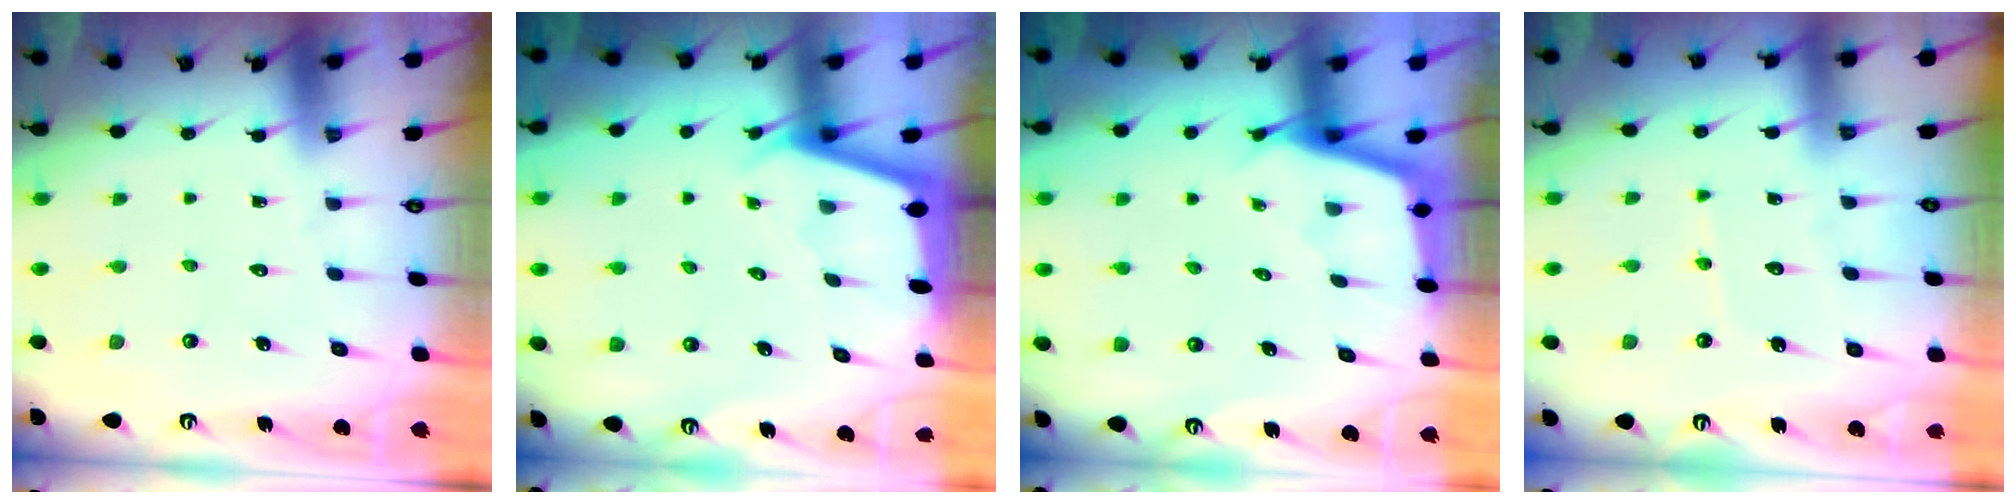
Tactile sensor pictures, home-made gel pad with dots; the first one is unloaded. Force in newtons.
{"total": 2.2, "press": 2.2, "slide": 0.1}
{"total": 2.3, "press": 2.3, "slide": 0.2}
{"total": 3.2, "press": 3.2, "slide": 0.1}